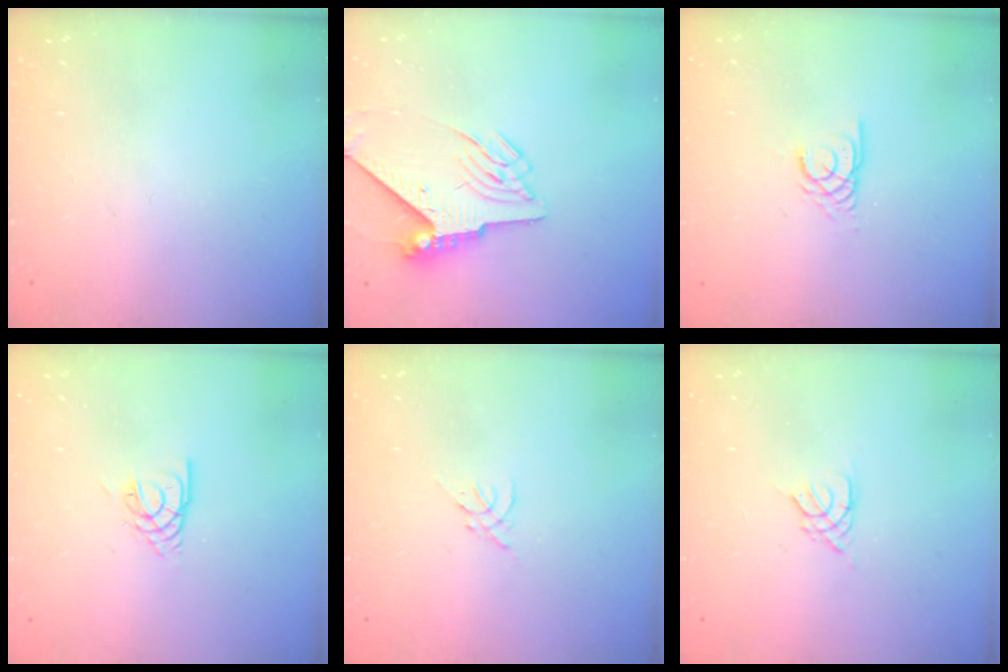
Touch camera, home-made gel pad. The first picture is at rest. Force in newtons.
{"total": 8.8, "press": 8.7, "slide": 1.1}
{"total": 2.4, "press": 2.4, "slide": 0.2}
{"total": 3.7, "press": 3.7, "slide": 0.3}
{"total": 0.0}
{"total": 2.8, "press": 2.7, "slide": 0.5}